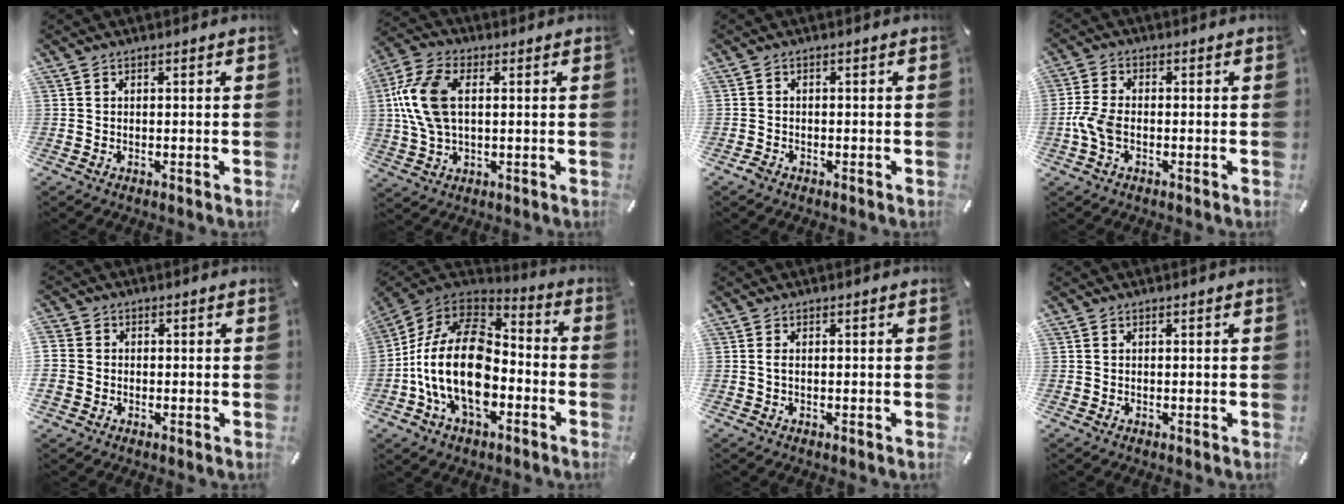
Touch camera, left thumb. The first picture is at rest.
{"total": 12.5, "force": [2.0, 7.5, 9.9], "torque": [-0.229, 0.002, 0.032]}
{"total": 1.0, "force": [-0.9, 0.4, 0.1], "torque": [0.000, 0.005, -0.019]}
{"total": 5.6, "force": [-1.5, 3.0, 4.4], "torque": [-0.098, 0.003, -0.030]}
{"total": 3.9, "force": [-0.8, 3.7, 0.9], "torque": [-0.021, 0.008, -0.014]}
{"total": 22.3, "force": [-4.9, 14.4, 16.4], "torque": [-0.320, 0.024, -0.083]}
{"total": 0.9, "force": [-0.1, 0.3, 0.9], "torque": [-0.017, 0.001, -0.003]}
{"total": 0.0}